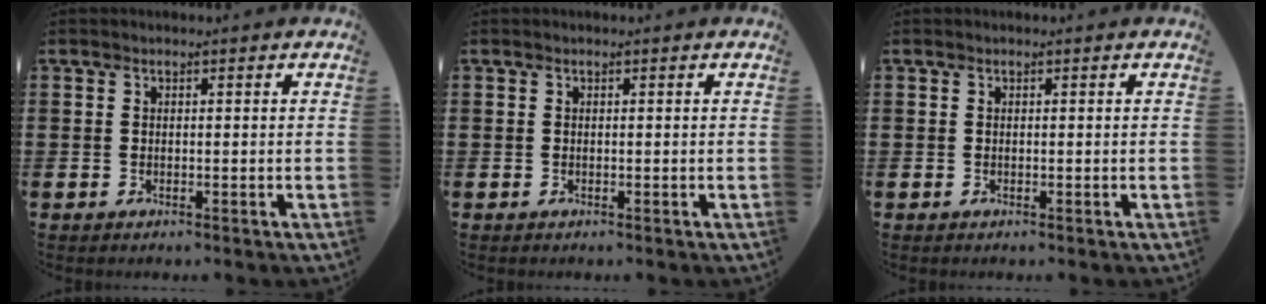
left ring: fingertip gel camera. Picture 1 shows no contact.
{"total": 0.0}
{"total": 0.0}